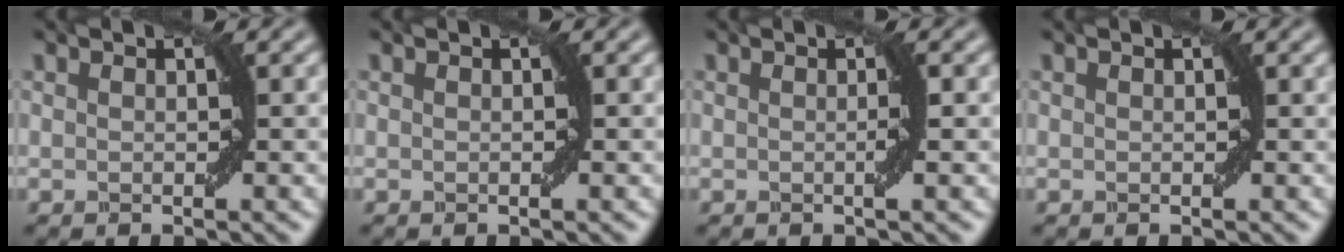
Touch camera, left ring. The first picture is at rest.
{"total": 0.0}
{"total": 0.9, "force": [-0.1, -0.1, 0.9], "torque": [-0.017, 0.000, -0.003]}
{"total": 0.0}